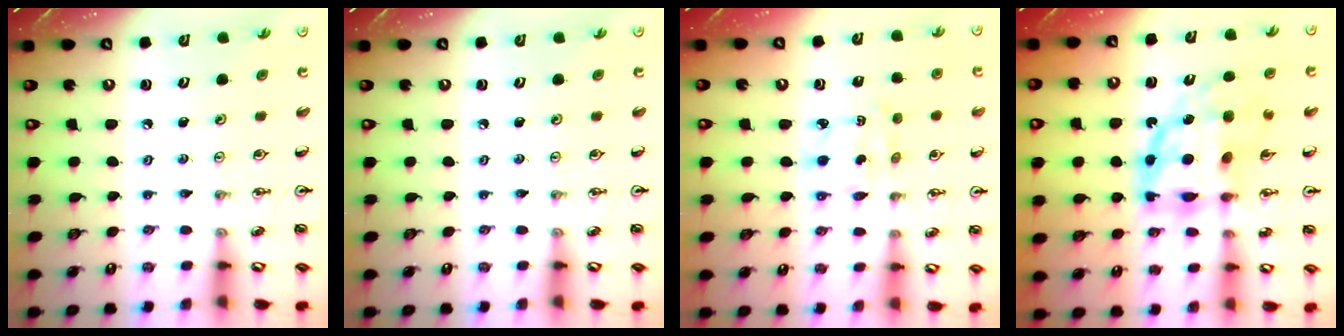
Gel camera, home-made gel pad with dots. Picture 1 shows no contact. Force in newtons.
{"total": 0.0}
{"total": 2.9, "press": 2.9, "slide": 0.2}
{"total": 12.0, "press": 12.0, "slide": 0.9}